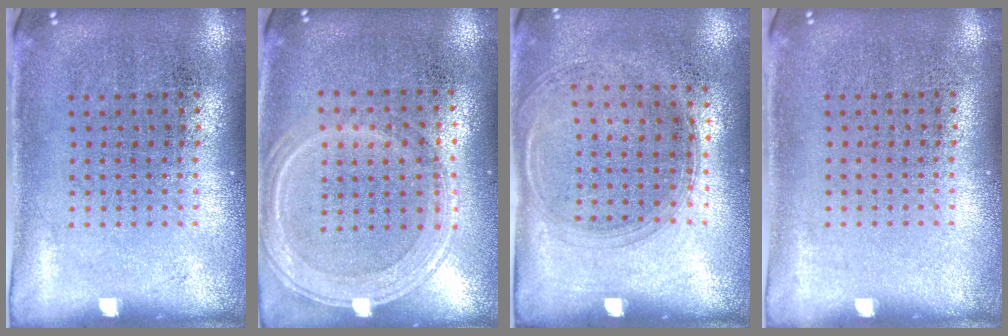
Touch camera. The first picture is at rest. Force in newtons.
{"total": 1.2, "press": 1.1, "slide": 0.5}
{"total": 1.4, "press": 1.2, "slide": 0.6}
{"total": 0.0}